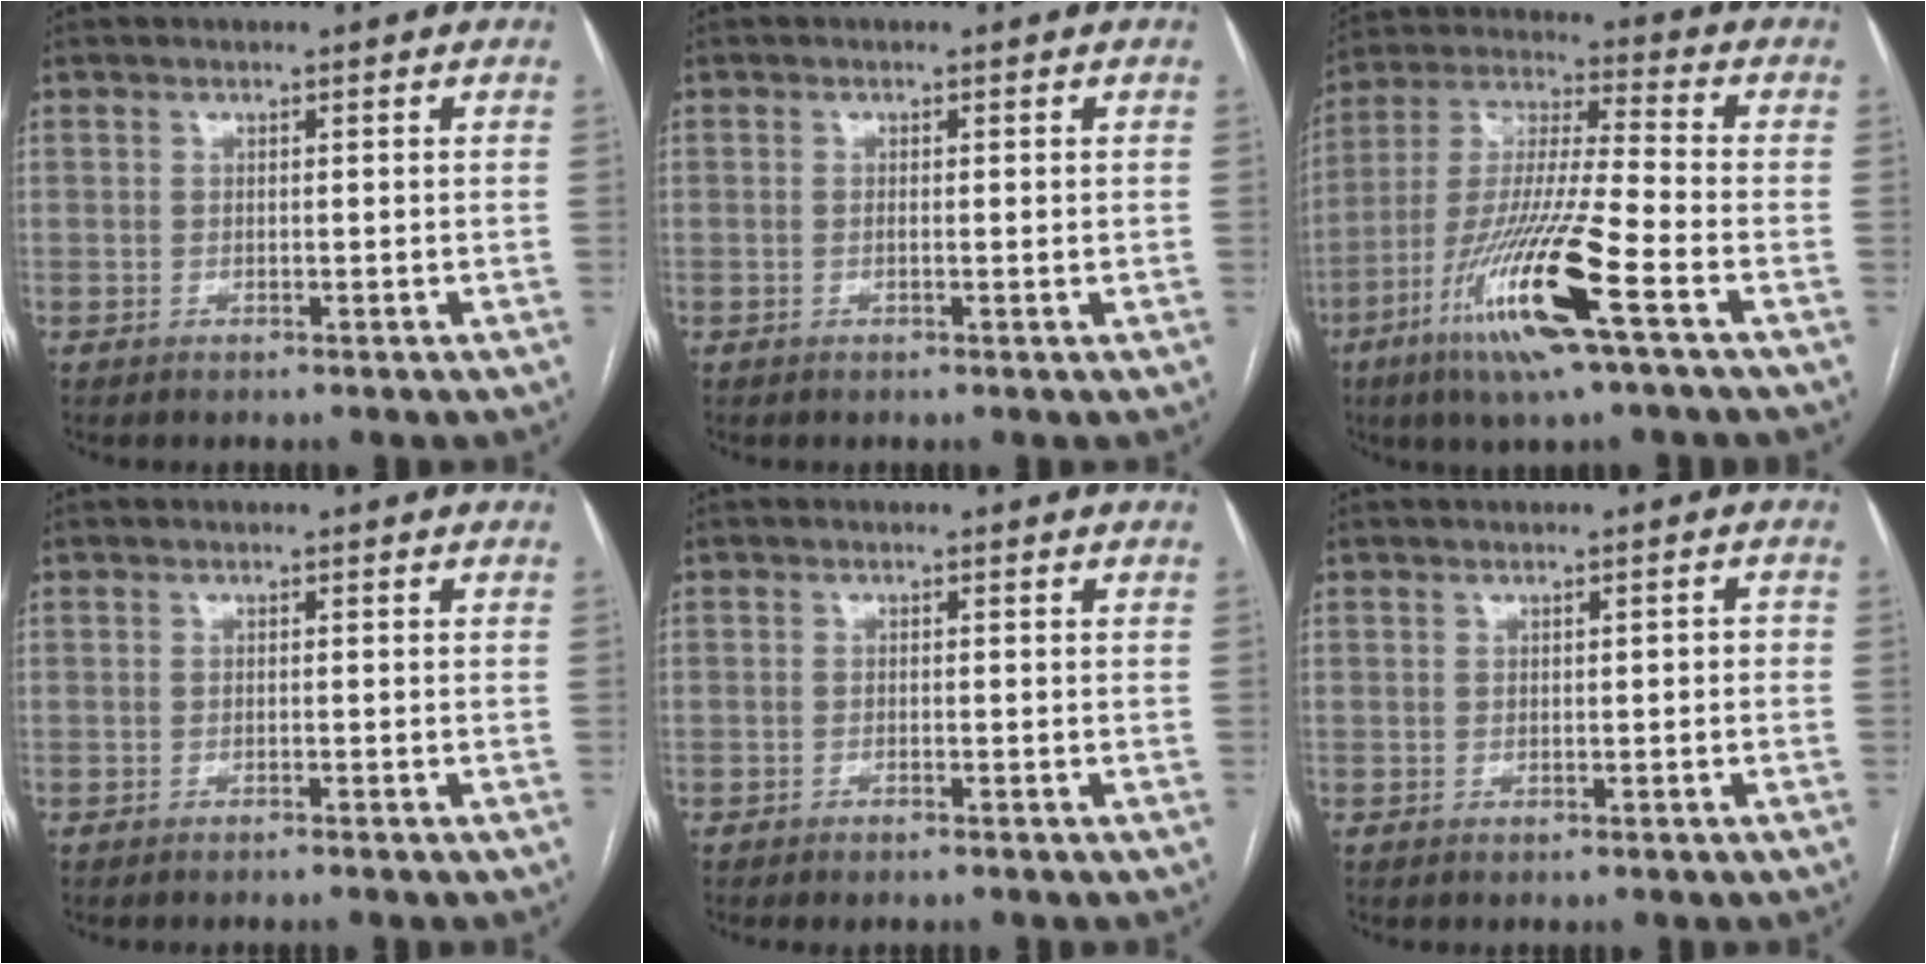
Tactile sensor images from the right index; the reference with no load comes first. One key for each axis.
{"total": 1.4, "fx": 0.0, "fy": 0.3, "fz": 1.4, "tx": -0.022, "ty": -0.002, "tz": 0.002}
{"total": 17.3, "fx": -8.0, "fy": 0.5, "fz": 15.3, "tx": -0.320, "ty": -0.027, "tz": -0.152}
{"total": 1.7, "fx": -1.5, "fy": -0.4, "fz": 0.7, "tx": -0.007, "ty": 0.004, "tz": -0.020}
{"total": 1.1, "fx": -1.0, "fy": 0.0, "fz": 0.5, "tx": -0.011, "ty": -0.001, "tz": -0.015}
{"total": 1.0, "fx": -0.3, "fy": 0.4, "fz": 0.9, "tx": -0.008, "ty": 0.004, "tz": -0.004}